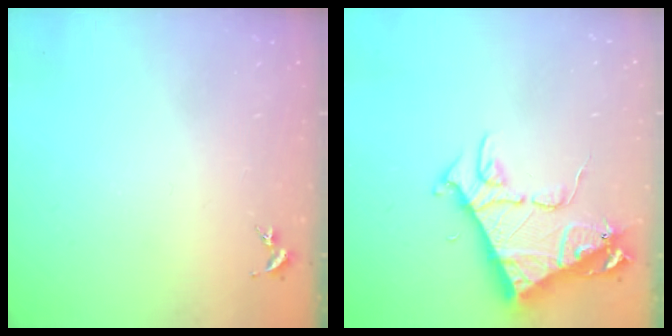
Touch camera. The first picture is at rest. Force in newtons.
{"total": 7.9, "press": 7.9, "slide": 0.9}